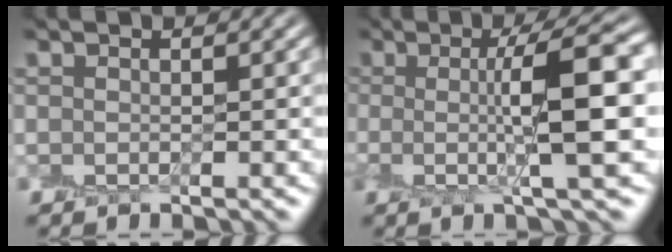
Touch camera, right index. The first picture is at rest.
{"total": 8.1, "force": [0.6, 1.8, 7.8], "torque": [-0.110, 0.005, 0.009]}